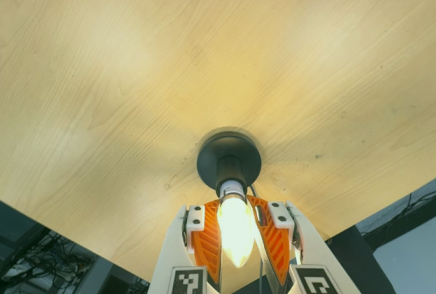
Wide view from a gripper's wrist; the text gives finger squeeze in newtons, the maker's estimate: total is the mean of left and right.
{"total": 24.4, "left": 19.8, "right": 29.0}